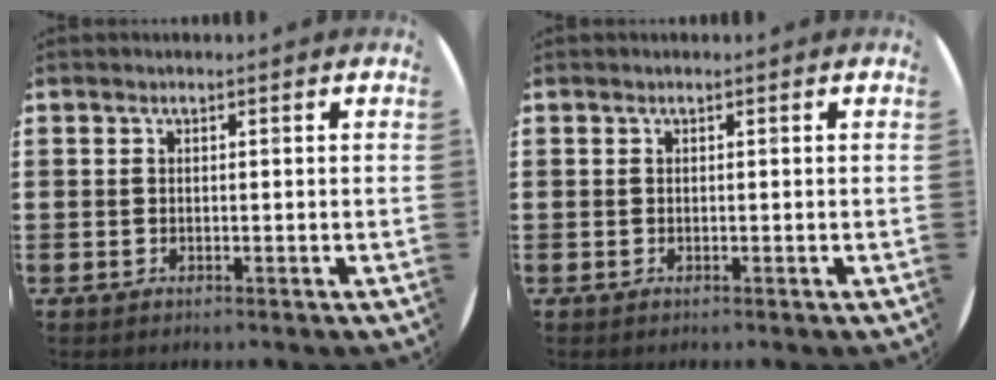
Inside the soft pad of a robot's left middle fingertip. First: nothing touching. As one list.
[{"total": 0.0}]